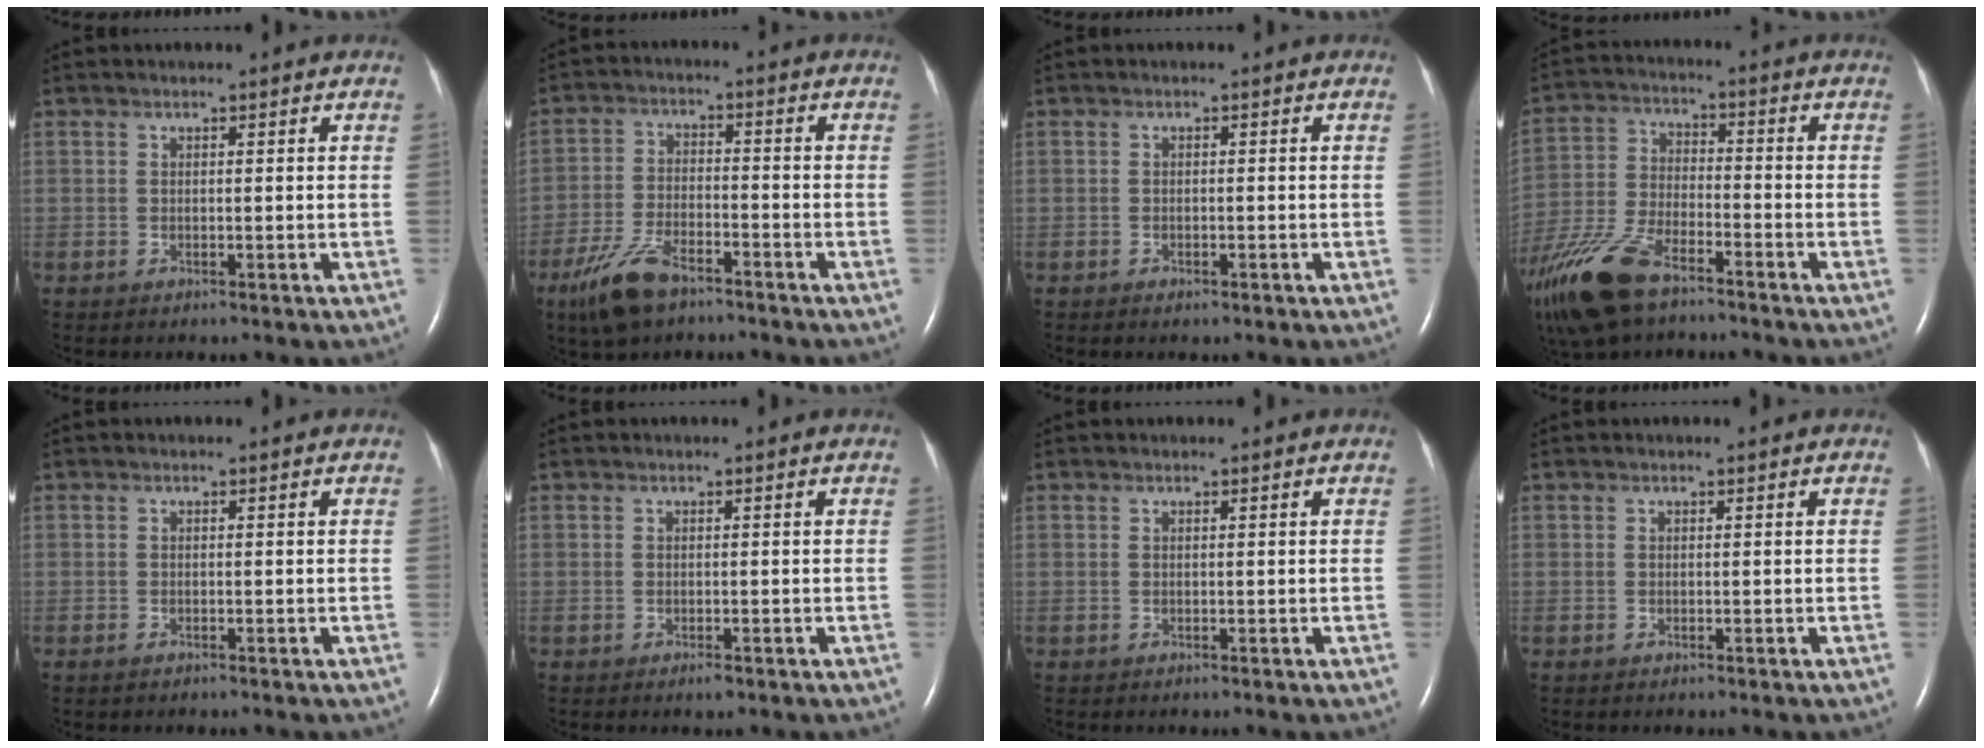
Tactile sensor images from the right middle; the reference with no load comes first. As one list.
[{"total": 8.6, "force": [-6.0, 2.9, 5.4], "torque": [-0.122, -0.013, -0.112]}, {"total": 1.1, "force": [-0.7, 0.5, 0.7], "torque": [-0.015, -0.001, -0.007]}, {"total": 16.6, "force": [-11.7, 5.9, 10.2], "torque": [-0.255, -0.028, -0.221]}, {"total": 0.6, "force": [-0.5, 0.2, 0.3], "torque": [-0.010, -0.001, -0.006]}, {"total": 0.9, "force": [-0.6, 0.2, 0.6], "torque": [-0.012, -0.002, -0.007]}, {"total": 0.0}, {"total": 0.0}]